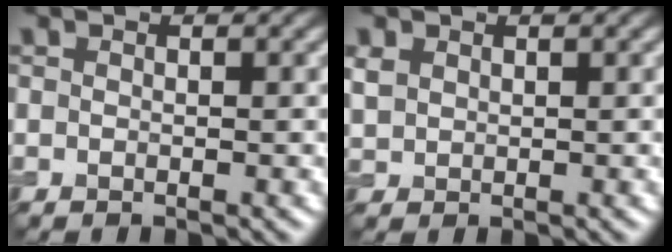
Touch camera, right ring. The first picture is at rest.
{"total": 1.3, "force": [0.7, 1.0, 0.5], "torque": [-0.014, 0.000, 0.017]}